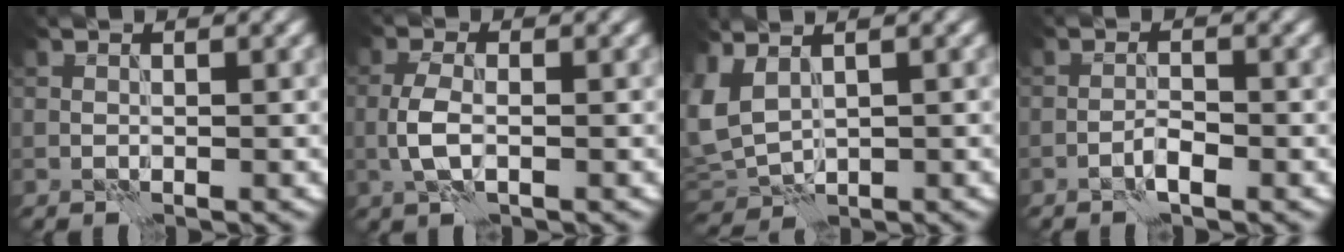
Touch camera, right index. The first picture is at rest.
{"total": 2.7, "force": [-0.5, 1.2, 2.3], "torque": [-0.054, 0.004, -0.015]}
{"total": 3.4, "force": [0.7, 2.1, 2.6], "torque": [-0.071, 0.008, 0.014]}
{"total": 1.3, "force": [-0.8, 0.2, 1.0], "torque": [-0.019, 0.007, -0.018]}